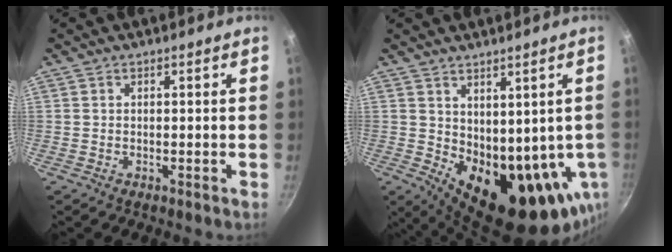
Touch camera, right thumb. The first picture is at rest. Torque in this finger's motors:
{"motor_torque": [-0.23, 1.44, 2.23, -0.54, 0.16]}